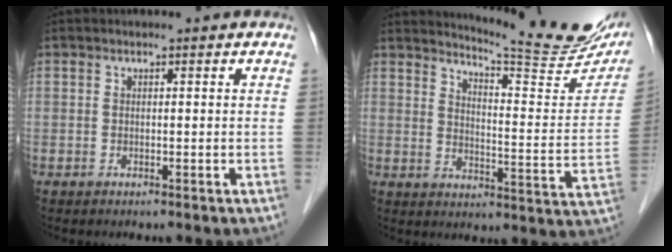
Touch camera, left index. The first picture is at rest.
{"total": 18.8, "force": [17.2, 1.3, 7.6], "torque": [-0.104, -0.078, 0.210]}